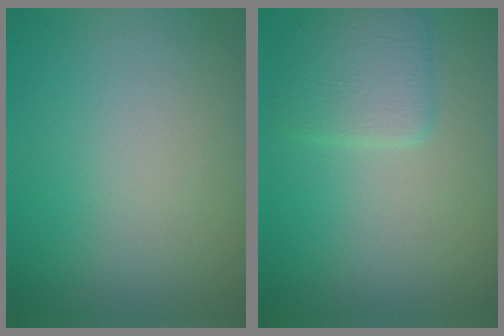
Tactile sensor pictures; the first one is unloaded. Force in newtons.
{"total": 2.8, "press": 2.8, "slide": 0.1}